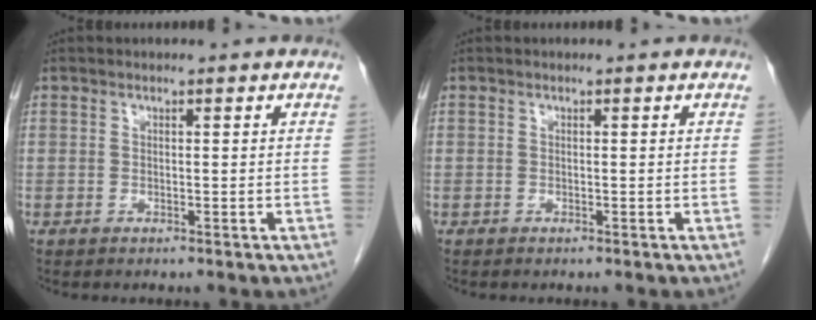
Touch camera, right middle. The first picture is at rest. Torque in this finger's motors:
{"motor_torque": [0.37, -0.37, 0.01, -0.06]}